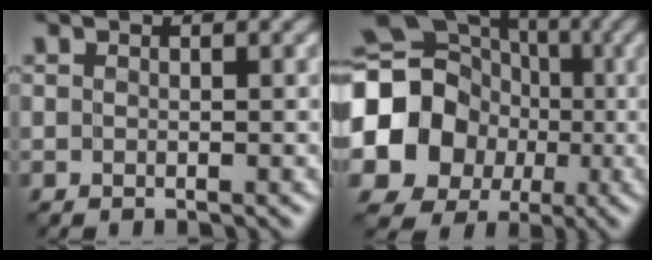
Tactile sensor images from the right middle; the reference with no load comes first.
{"total": 16.8, "force": [-1.6, 15.3, 6.7], "torque": [-0.153, -0.007, -0.061]}